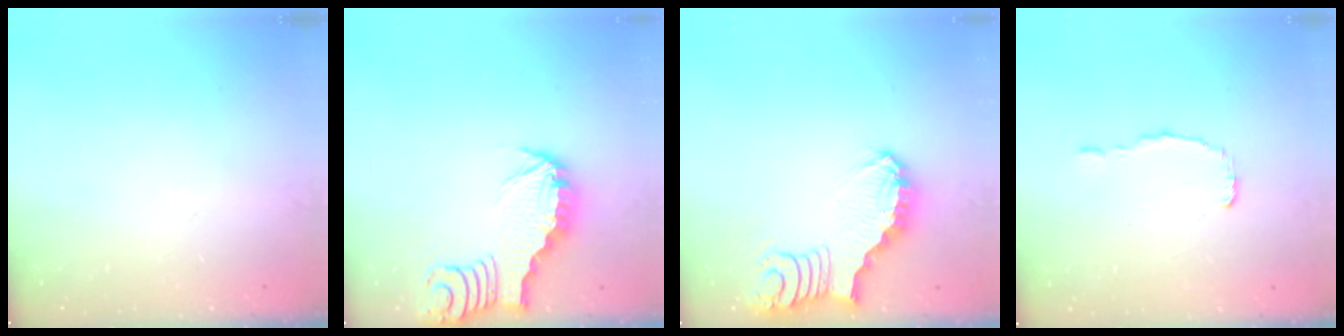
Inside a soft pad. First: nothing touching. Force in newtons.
{"total": 2.9, "press": 2.8, "slide": 0.3}
{"total": 3.2, "press": 3.2, "slide": 0.4}
{"total": 0.7, "press": 0.7, "slide": 0.0}